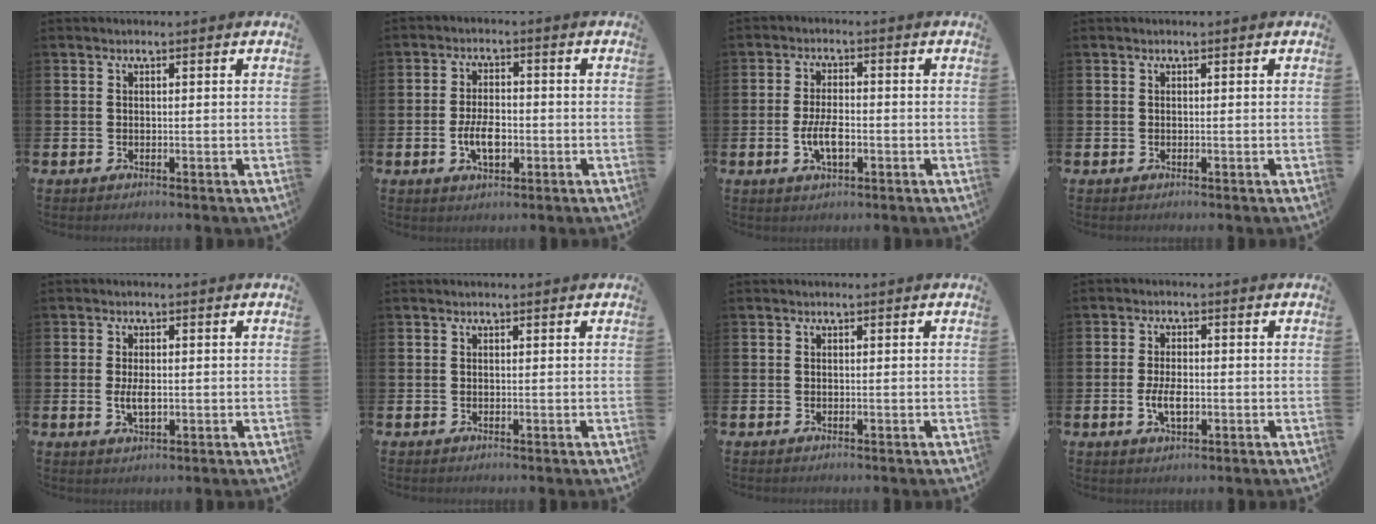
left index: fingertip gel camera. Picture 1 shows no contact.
{"total": 4.6, "force": [-1.0, 2.5, 3.8], "torque": [-0.065, 0.000, -0.022]}
{"total": 4.3, "force": [-1.1, 1.9, 3.7], "torque": [-0.071, 0.003, -0.020]}
{"total": 0.0}
{"total": 2.9, "force": [-0.1, 1.4, 2.6], "torque": [-0.040, -0.001, -0.004]}
{"total": 0.0}
{"total": 0.0}
{"total": 3.8, "force": [-0.6, 1.9, 3.2], "torque": [-0.050, 0.001, -0.013]}